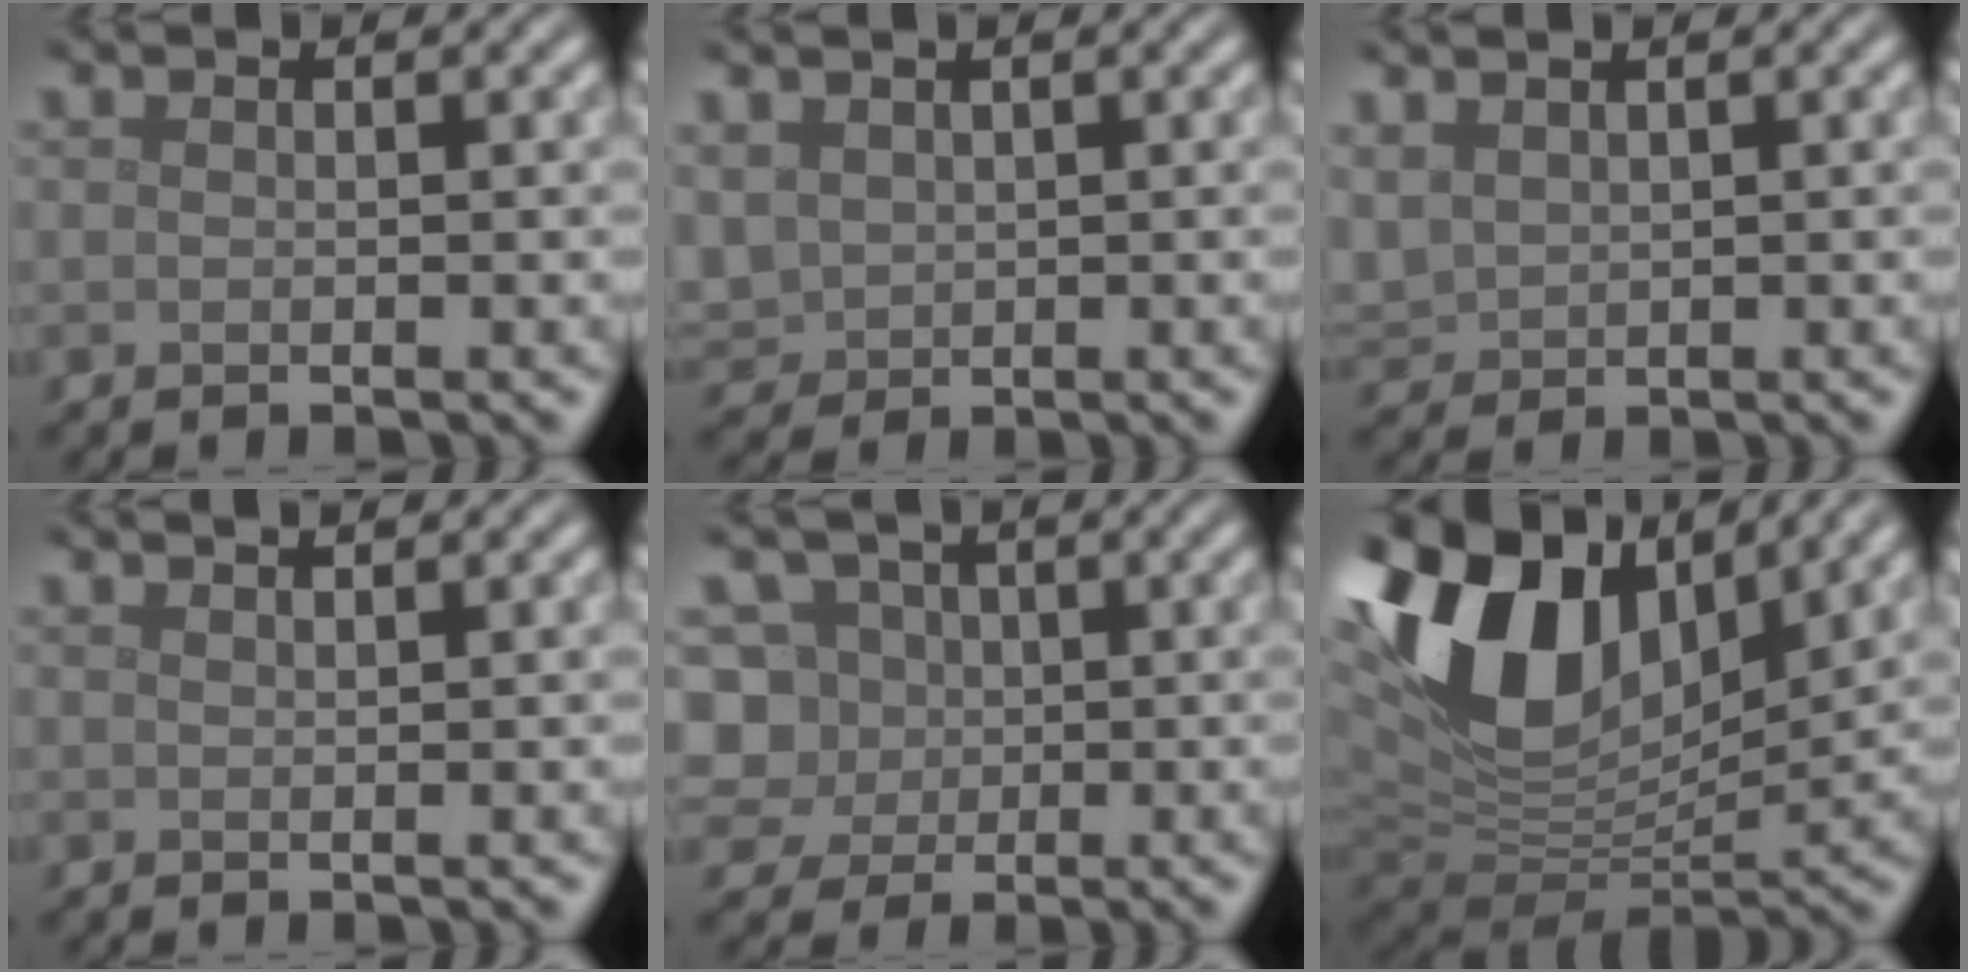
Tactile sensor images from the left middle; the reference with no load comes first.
{"total": 2.6, "force": [0.9, 2.0, 1.3], "torque": [-0.041, 0.000, 0.024]}
{"total": 2.2, "force": [1.2, 1.5, 1.0], "torque": [-0.032, 0.003, 0.032]}
{"total": 0.9, "force": [0.7, 0.2, 0.5], "torque": [-0.006, 0.001, 0.009]}
{"total": 8.9, "force": [0.9, 8.1, 3.6], "torque": [-0.079, 0.036, -0.014]}
{"total": 13.6, "force": [5.6, 7.9, 9.5], "torque": [-0.203, 0.017, 0.102]}